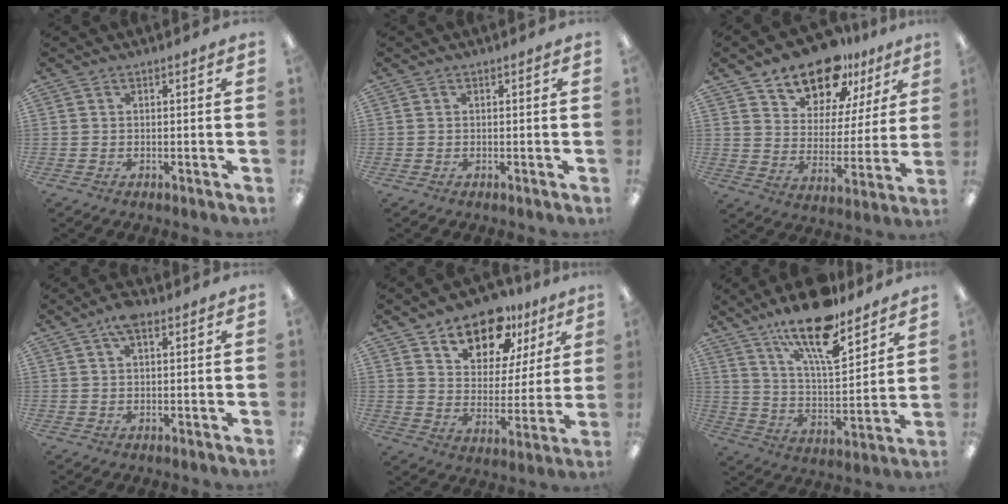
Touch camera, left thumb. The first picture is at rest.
{"total": 0.0}
{"total": 15.1, "force": [12.2, 7.5, 4.6], "torque": [-0.075, -0.089, 0.223]}
{"total": 4.8, "force": [2.6, 2.0, 3.5], "torque": [-0.059, -0.002, 0.042]}
{"total": 14.2, "force": [10.7, 7.6, 5.4], "torque": [-0.083, -0.073, 0.193]}
{"total": 18.9, "force": [13.8, 5.6, 11.6], "torque": [-0.198, -0.081, 0.231]}